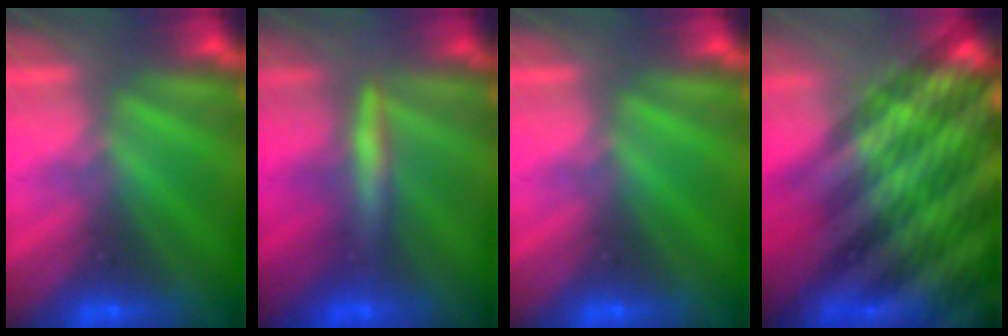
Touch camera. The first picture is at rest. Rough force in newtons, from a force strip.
{"total": 2.5}
{"total": 0.0}
{"total": 7.1}